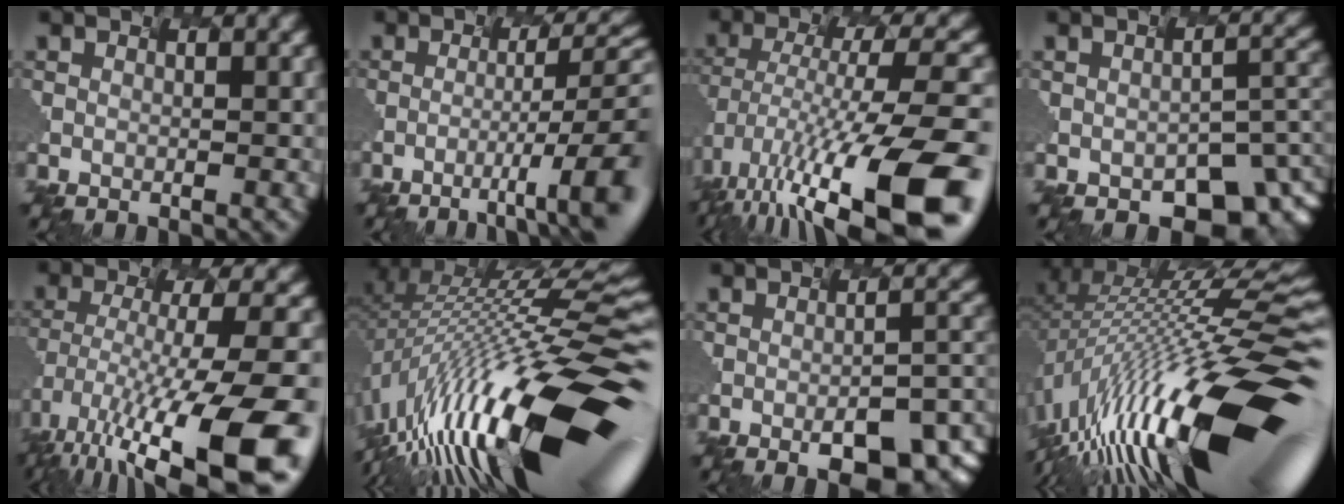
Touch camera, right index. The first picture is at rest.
{"total": 9.4, "force": [-3.9, 1.4, 8.5], "torque": [-0.122, 0.003, -0.034]}
{"total": 14.6, "force": [-7.2, 3.7, 12.2], "torque": [-0.224, 0.005, -0.103]}
{"total": 6.1, "force": [-3.7, 3.0, 3.8], "torque": [-0.055, -0.021, -0.019]}
{"total": 14.8, "force": [-9.0, 2.9, 11.3], "torque": [-0.232, -0.008, -0.125]}
{"total": 18.2, "force": [-5.0, 4.6, 16.9], "torque": [-0.277, 0.010, -0.080]}
{"total": 6.9, "force": [-3.7, 1.4, 5.6], "torque": [-0.085, -0.007, -0.032]}
{"total": 18.3, "force": [-4.9, 4.5, 17.0], "torque": [-0.282, 0.009, -0.077]}